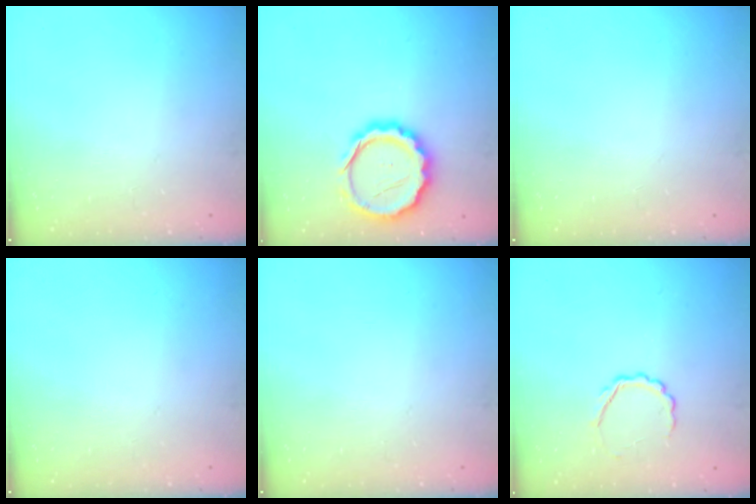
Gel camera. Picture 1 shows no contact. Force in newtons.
{"total": 15.0, "press": 14.6, "slide": 3.3}
{"total": 0.0}
{"total": 0.0}
{"total": 0.0}
{"total": 4.0, "press": 3.9, "slide": 0.9}